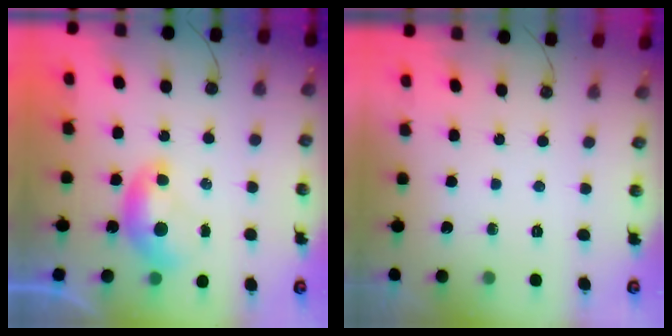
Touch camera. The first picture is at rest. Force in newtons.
{"total": 0.0}